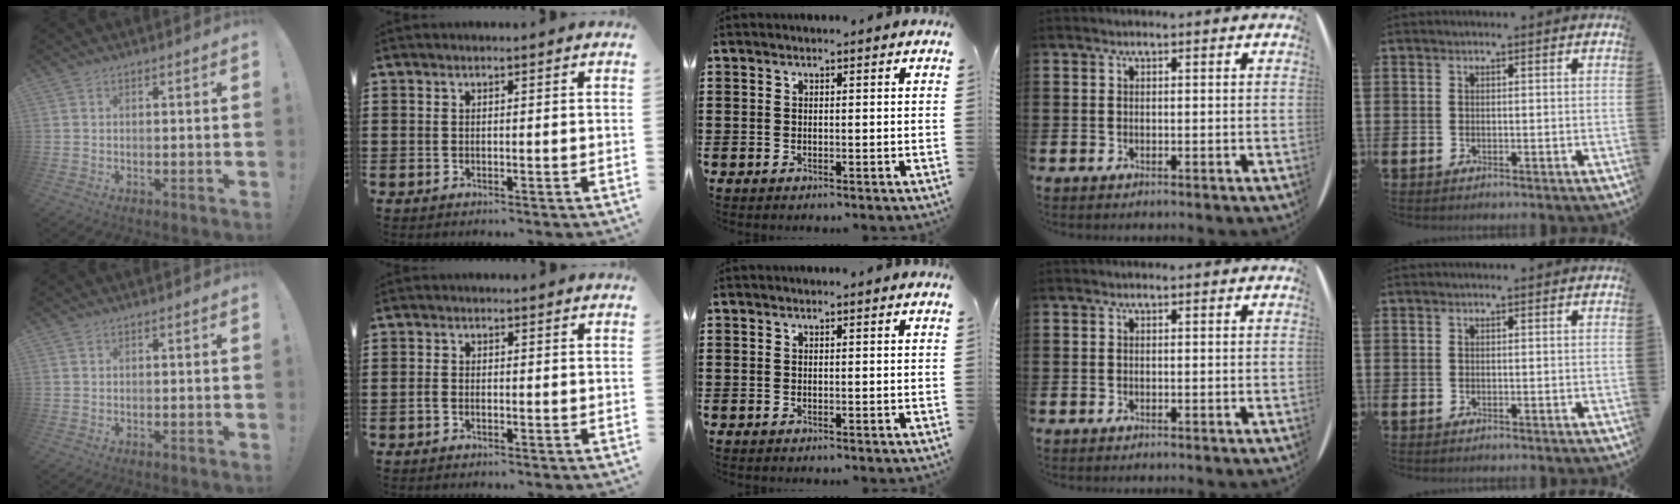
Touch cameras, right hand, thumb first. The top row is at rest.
{"index": {"total": 1.3, "force": [-0.5, 0.6, 1.0], "torque": [-0.027, -0.003, -0.013]}}